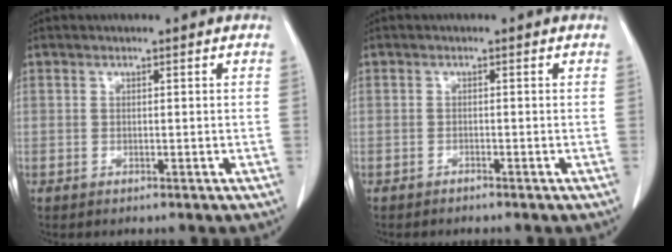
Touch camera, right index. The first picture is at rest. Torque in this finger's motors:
{"motor_torque": [0.10, -0.10, 0.07, 0.01]}